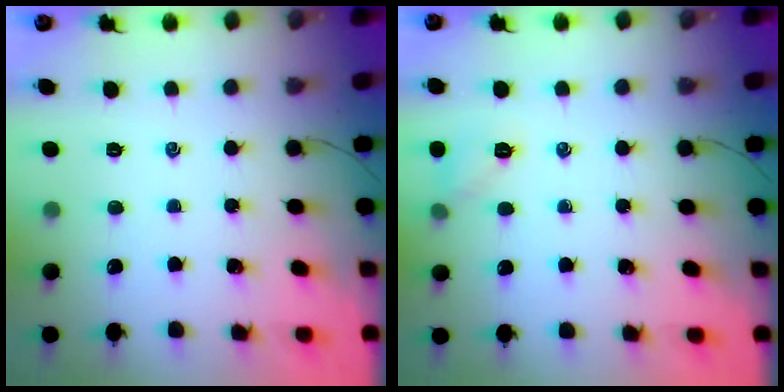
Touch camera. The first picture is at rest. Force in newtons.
{"total": 6.0, "press": 5.7, "slide": 1.7}